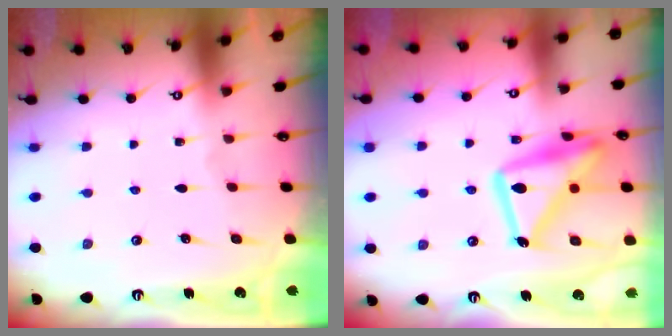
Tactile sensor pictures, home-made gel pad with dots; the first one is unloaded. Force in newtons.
{"total": 19.6, "press": 19.5, "slide": 1.5}